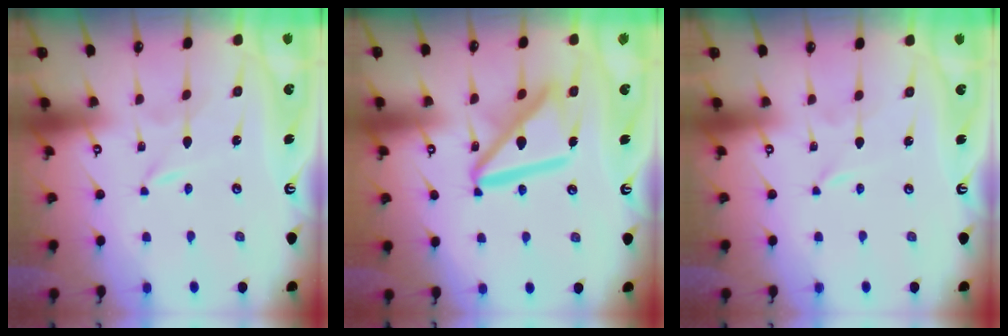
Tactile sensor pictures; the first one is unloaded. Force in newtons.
{"total": 16.4, "press": 16.3, "slide": 1.7}
{"total": 0.0}